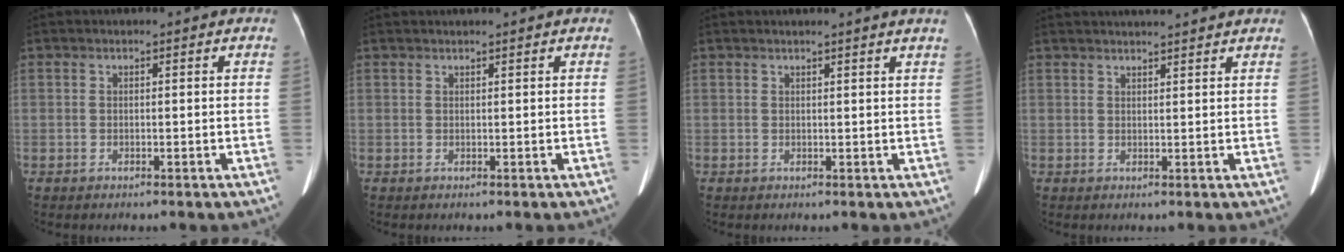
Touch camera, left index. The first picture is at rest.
{"total": 1.6, "force": [1.5, -0.3, 0.6], "torque": [-0.007, 0.022, 0.031]}
{"total": 2.8, "force": [2.4, -0.8, 1.1], "torque": [-0.020, -0.002, 0.028]}
{"total": 7.2, "force": [6.7, 0.1, 2.7], "torque": [-0.038, 0.030, 0.083]}